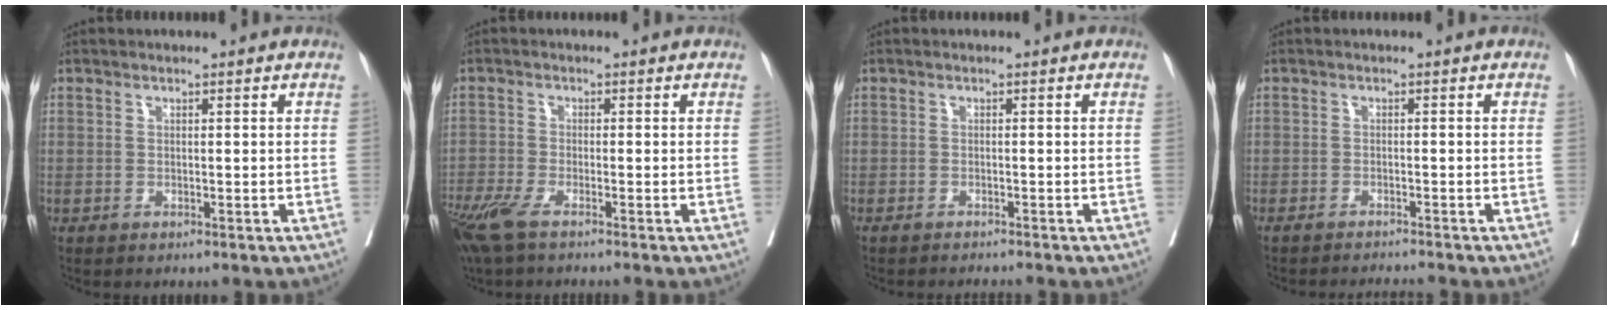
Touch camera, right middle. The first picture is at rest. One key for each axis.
{"total": 5.8, "fx": -4.4, "fy": 0.5, "fz": 3.7, "tx": -0.072, "ty": -0.014, "tz": -0.084}
{"total": 4.0, "fx": -3.8, "fy": 0.1, "fz": 1.4, "tx": -0.016, "ty": -0.003, "tz": -0.052}
{"total": 4.9, "fx": -4.8, "fy": -0.5, "fz": 1.3, "tx": -0.012, "ty": -0.008, "tz": -0.067}